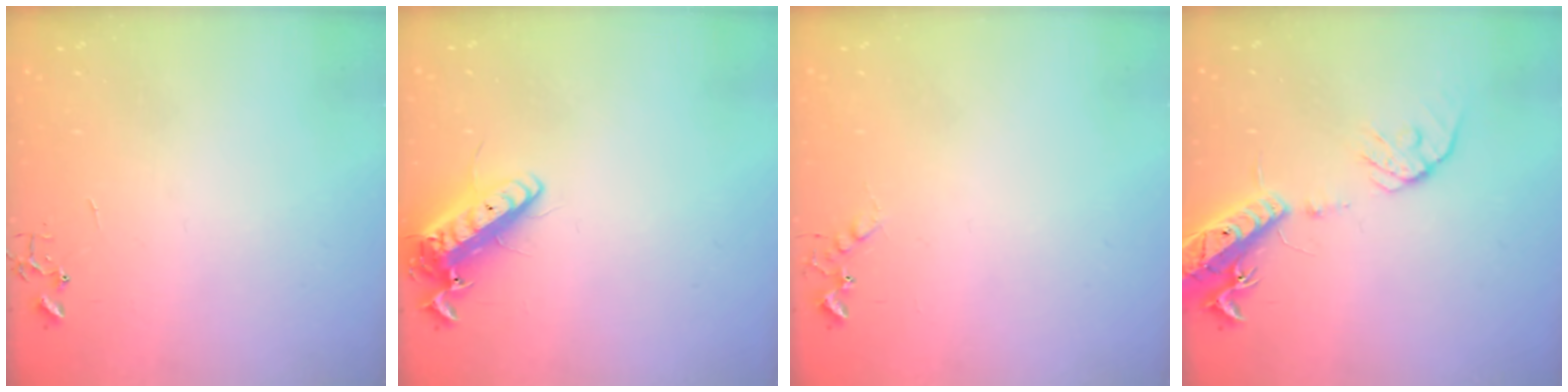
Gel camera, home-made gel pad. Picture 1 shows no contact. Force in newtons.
{"total": 14.0, "press": 13.7, "slide": 2.8}
{"total": 5.2, "press": 5.1, "slide": 0.9}
{"total": 16.0, "press": 15.7, "slide": 3.3}